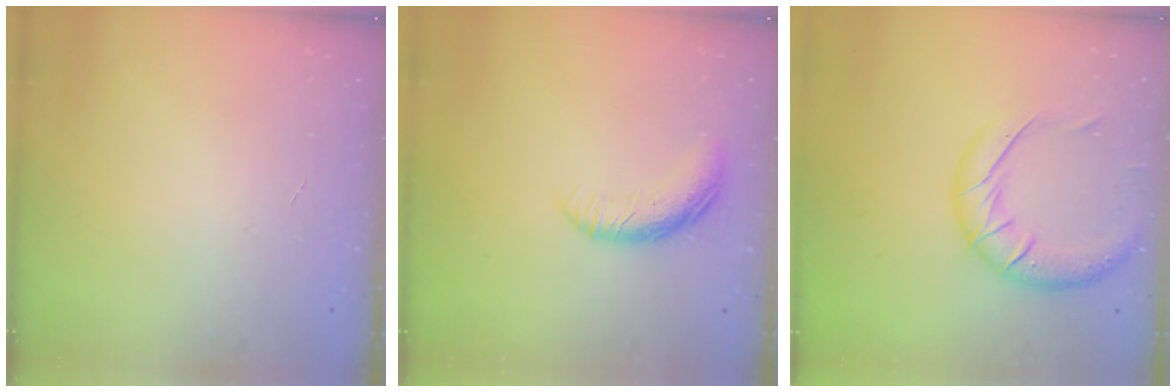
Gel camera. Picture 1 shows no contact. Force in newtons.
{"total": 10.6, "press": 10.6, "slide": 0.4}
{"total": 16.6, "press": 16.4, "slide": 2.7}